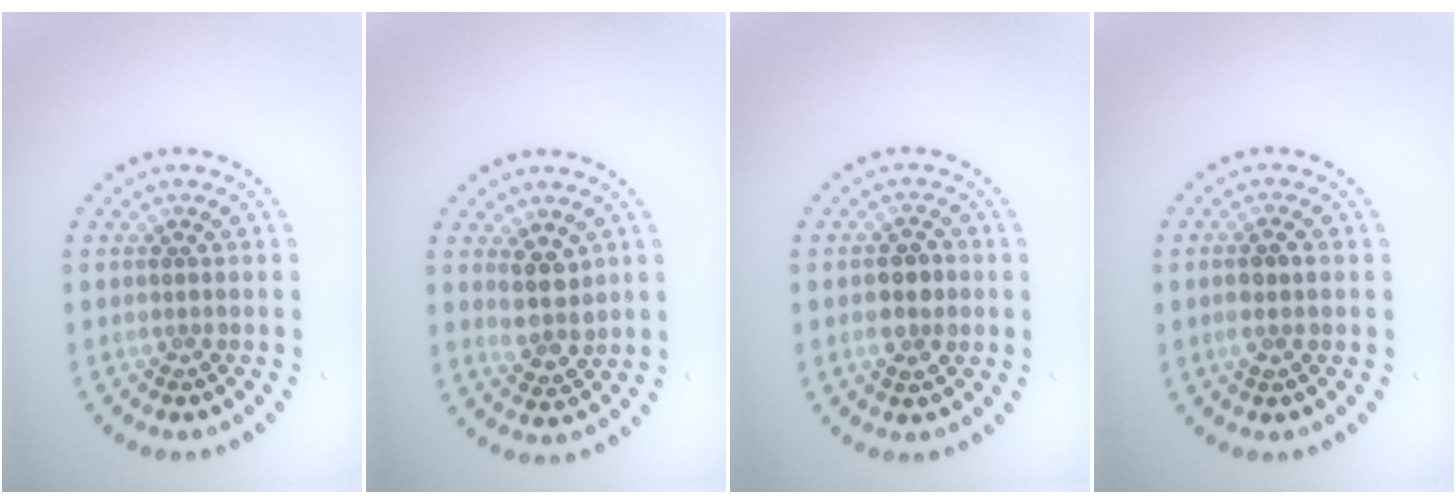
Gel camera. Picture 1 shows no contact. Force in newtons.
{"total": 2.9, "press": 2.6, "slide": 1.3}
{"total": 2.6, "press": 2.6, "slide": 0.2}
{"total": 1.3, "press": 1.3, "slide": 0.4}